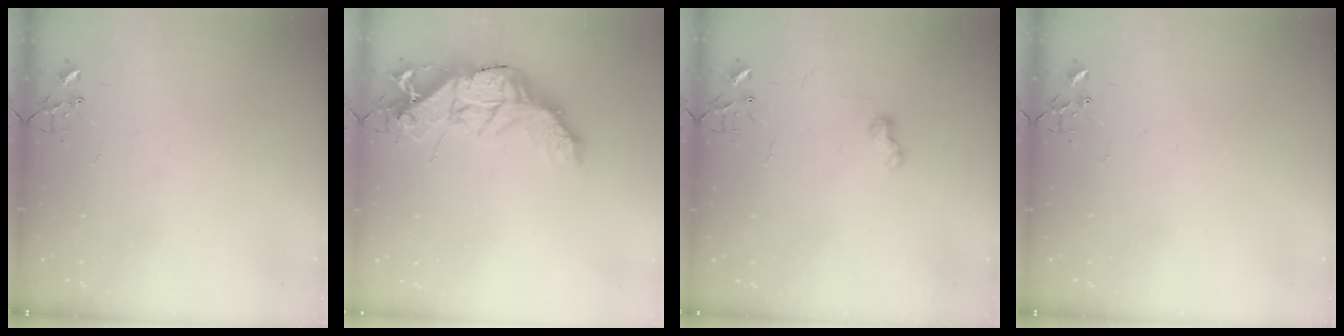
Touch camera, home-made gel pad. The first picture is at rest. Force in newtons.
{"total": 17.7, "press": 17.6, "slide": 1.5}
{"total": 6.0, "press": 6.0, "slide": 0.7}
{"total": 0.0}